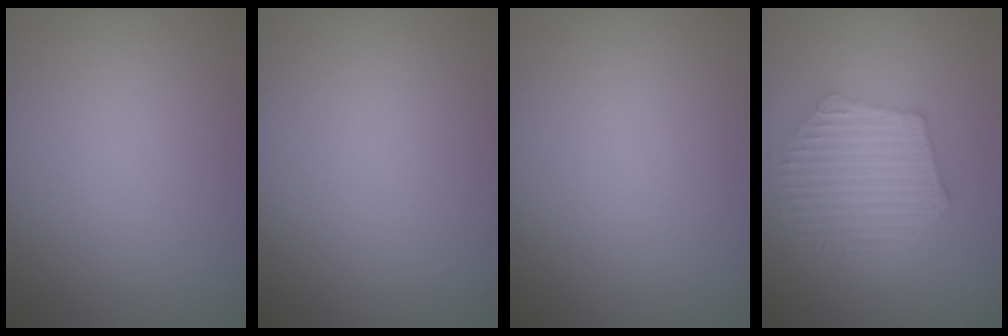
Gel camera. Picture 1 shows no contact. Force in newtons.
{"total": 0.0}
{"total": 0.0}
{"total": 5.7, "press": 4.3, "slide": 3.8}